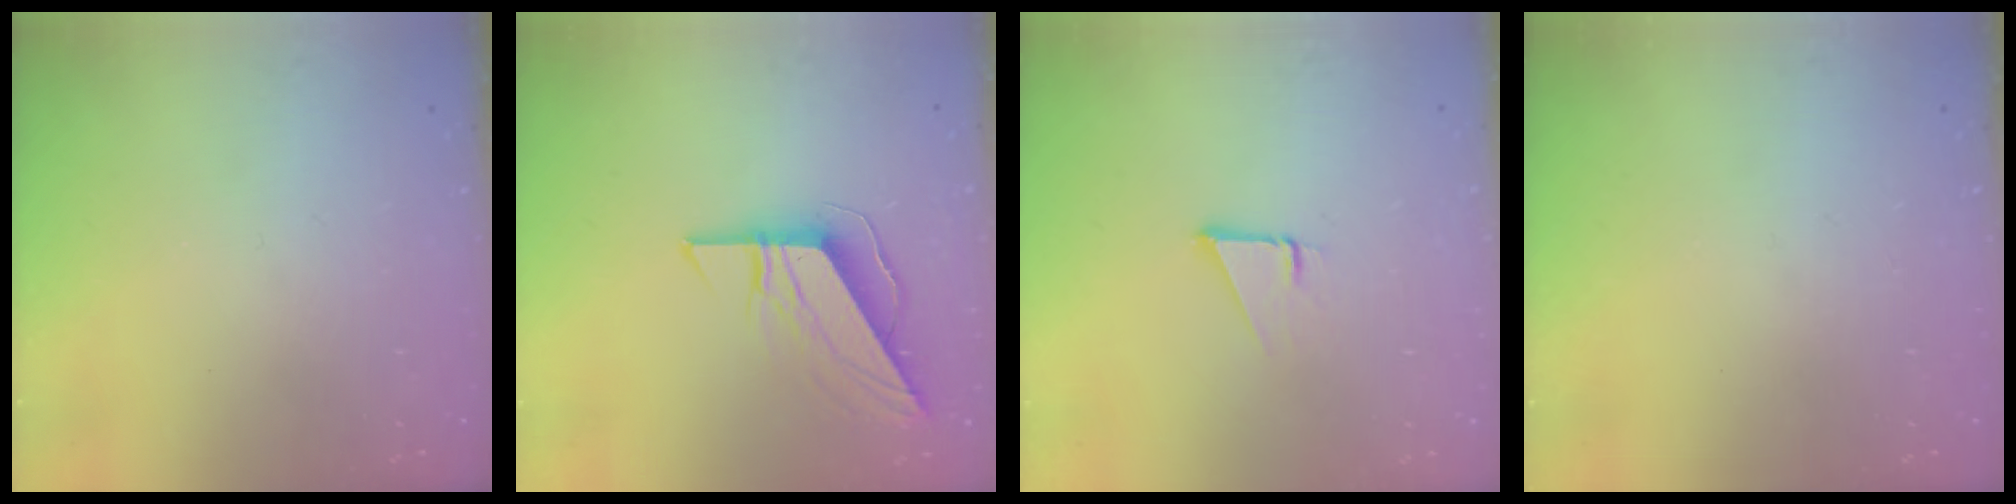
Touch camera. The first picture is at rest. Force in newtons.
{"total": 9.1, "press": 9.1, "slide": 0.7}
{"total": 1.9, "press": 1.9, "slide": 0.0}
{"total": 0.0}